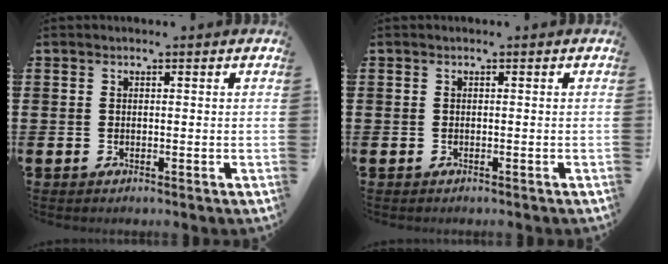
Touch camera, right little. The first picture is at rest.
{"total": 0.0}